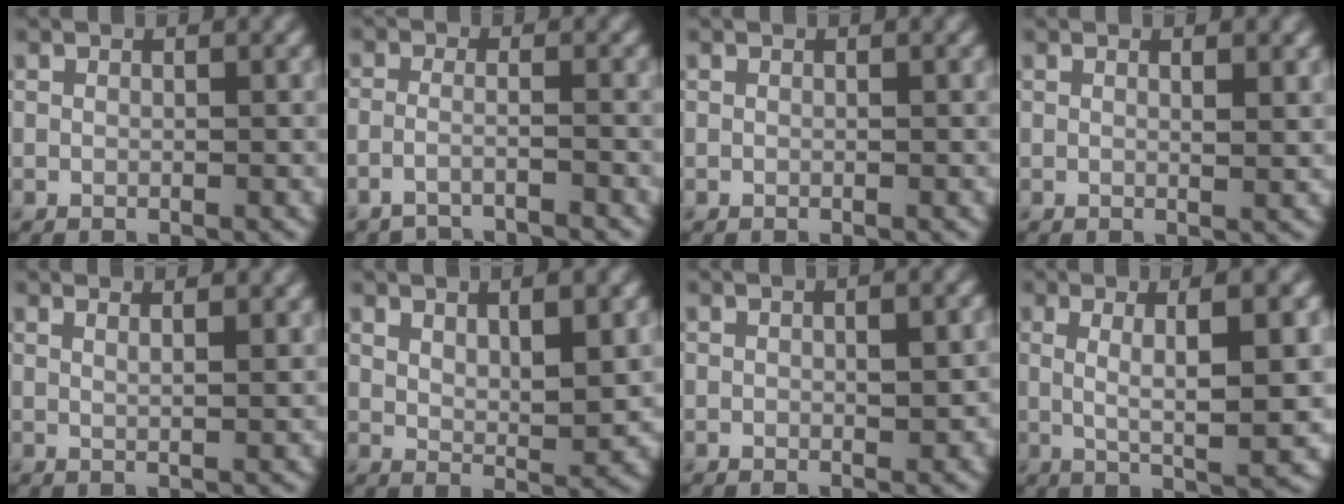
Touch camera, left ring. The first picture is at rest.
{"total": 3.3, "force": [-3.0, 0.5, 1.1], "torque": [-0.021, -0.017, -0.057]}
{"total": 0.0}
{"total": 1.7, "force": [0.6, 0.5, 1.5], "torque": [-0.016, 0.002, 0.007]}
{"total": 2.5, "force": [1.5, 0.9, 1.8], "torque": [-0.011, 0.004, 0.006]}
{"total": 4.6, "force": [1.7, 1.7, 4.0], "torque": [-0.069, -0.003, 0.032]}
{"total": 2.2, "force": [0.1, 0.9, 2.0], "torque": [-0.028, 0.000, 0.002]}
{"total": 7.2, "force": [1.0, 1.6, 7.0], "torque": [-0.105, 0.000, 0.018]}